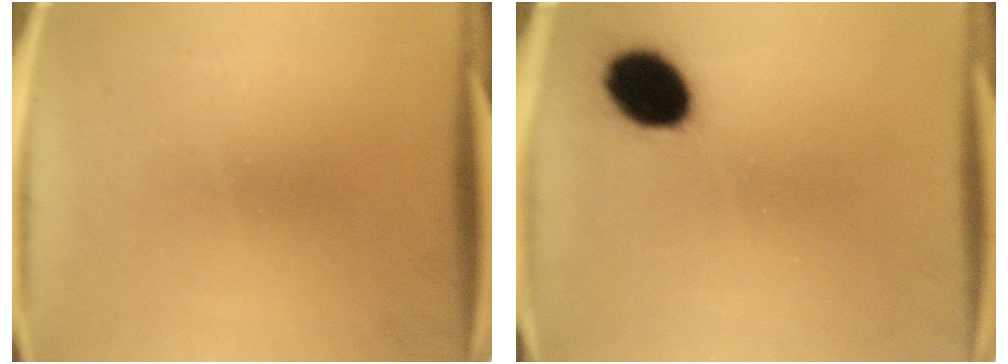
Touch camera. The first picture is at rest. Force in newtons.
{"total": 11.8}